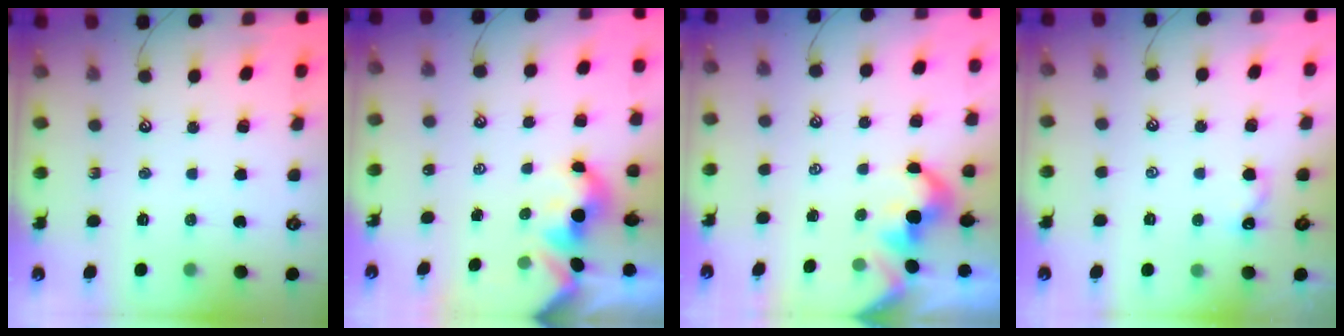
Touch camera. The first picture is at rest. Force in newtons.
{"total": 1.8, "press": 1.8, "slide": 0.2}
{"total": 0.8, "press": 0.8, "slide": 0.3}
{"total": 3.3, "press": 3.3, "slide": 0.2}